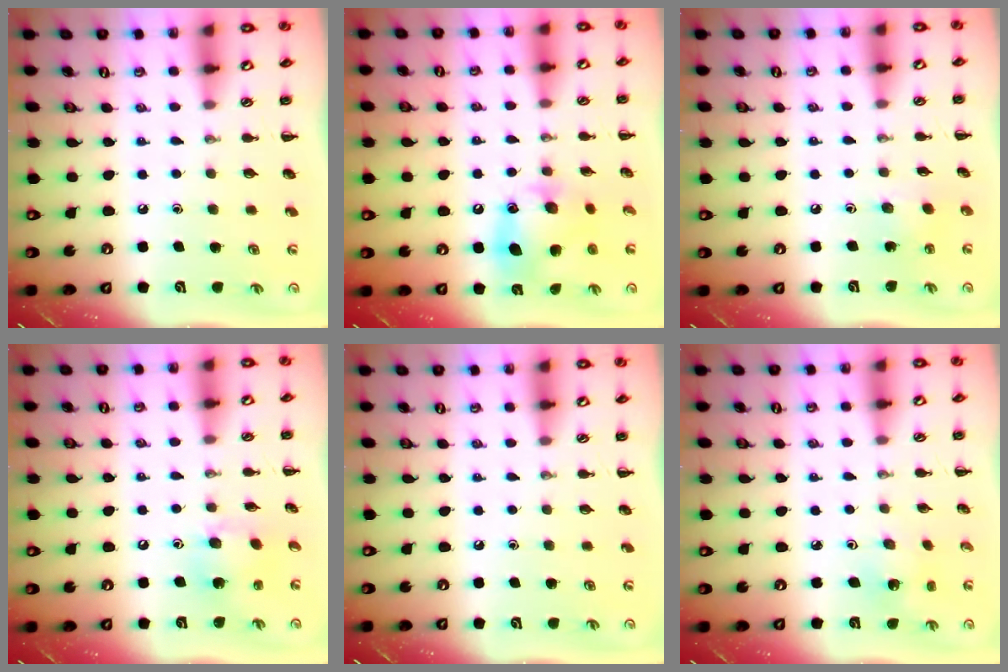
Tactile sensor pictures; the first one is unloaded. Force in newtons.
{"total": 12.7, "press": 12.6, "slide": 1.8}
{"total": 3.1, "press": 3.0, "slide": 0.8}
{"total": 6.7, "press": 6.6, "slide": 1.4}
{"total": 0.0}
{"total": 2.3, "press": 2.2, "slide": 0.7}